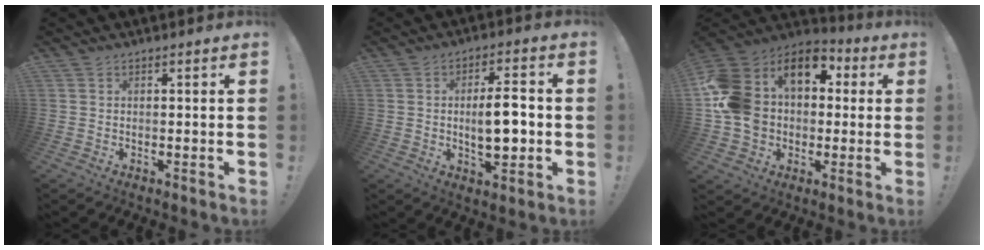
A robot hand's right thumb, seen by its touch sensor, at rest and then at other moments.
{"total": 10.2, "force": [-0.7, 3.9, 9.4], "torque": [-0.143, -0.003, -0.019]}
{"total": 17.8, "force": [3.1, 14.3, 10.1], "torque": [-0.187, 0.000, 0.070]}